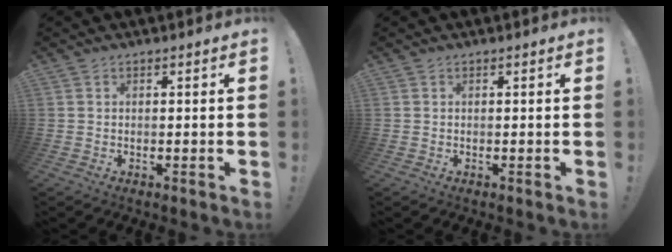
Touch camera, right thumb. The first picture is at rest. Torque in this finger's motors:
{"motor_torque": [0.00, 0.00, 0.03, -0.03, 0.00]}